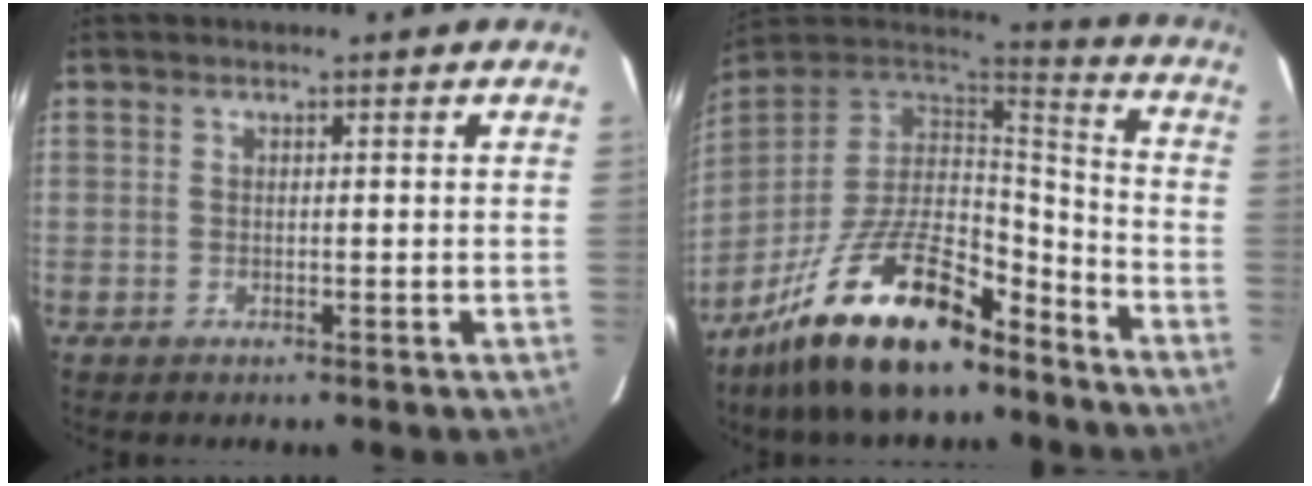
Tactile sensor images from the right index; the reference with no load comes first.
{"total": 22.6, "force": [-15.1, 8.4, 14.6], "torque": [-0.280, -0.011, -0.254]}